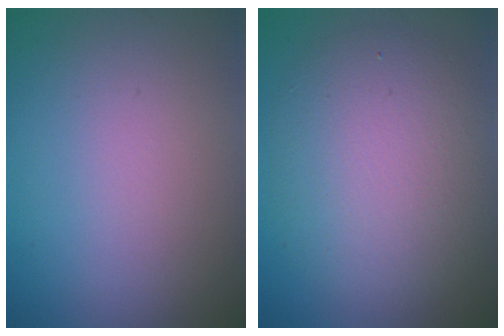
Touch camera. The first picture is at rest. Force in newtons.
{"total": 6.7, "press": 6.7, "slide": 0.9}